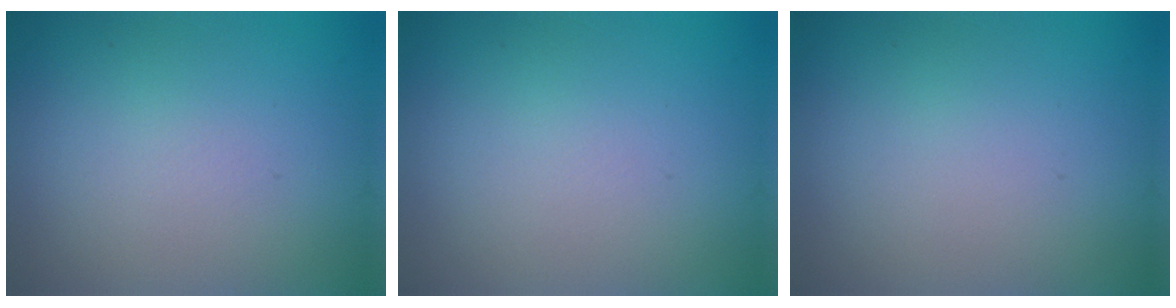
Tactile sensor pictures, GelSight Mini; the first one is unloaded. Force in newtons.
{"total": 0.0}
{"total": 0.0}